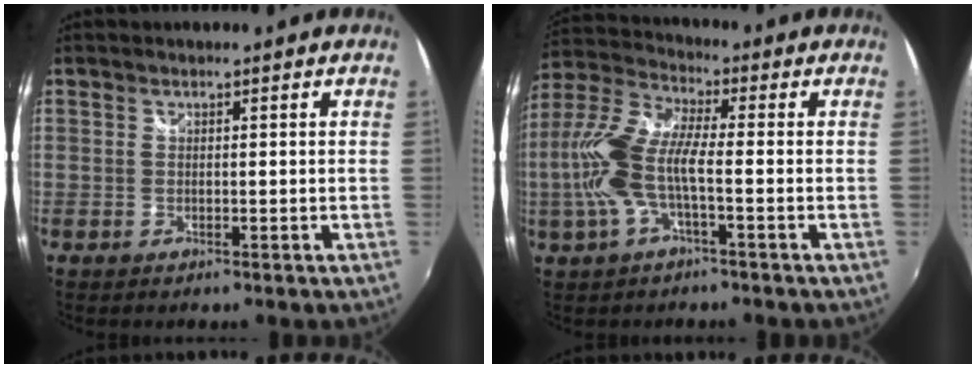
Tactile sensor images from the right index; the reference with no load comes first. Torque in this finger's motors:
{"motor_torque": [1.54, -0.49, 0.85, 0.21]}